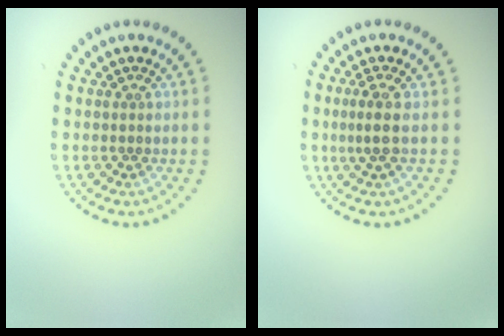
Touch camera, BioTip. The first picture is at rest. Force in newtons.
{"total": 2.0, "press": 1.5, "slide": 1.4}